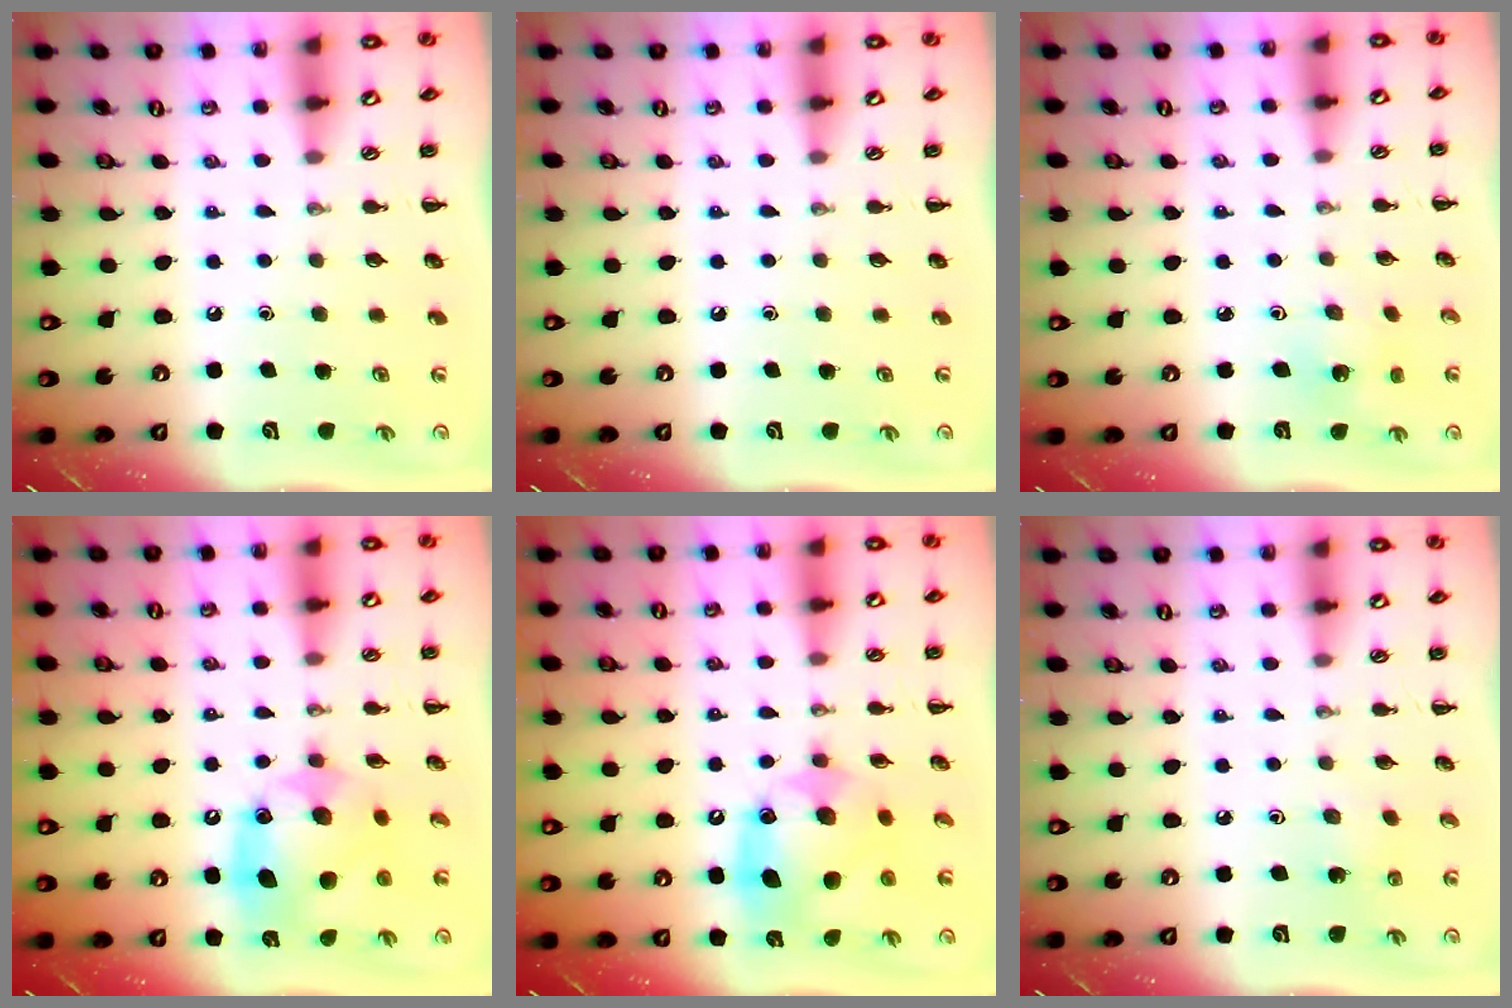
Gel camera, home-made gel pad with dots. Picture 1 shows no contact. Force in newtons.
{"total": 0.0}
{"total": 2.3, "press": 2.2, "slide": 0.7}
{"total": 12.9, "press": 12.8, "slide": 2.1}
{"total": 12.9, "press": 12.8, "slide": 2.1}
{"total": 1.4, "press": 1.3, "slide": 0.5}